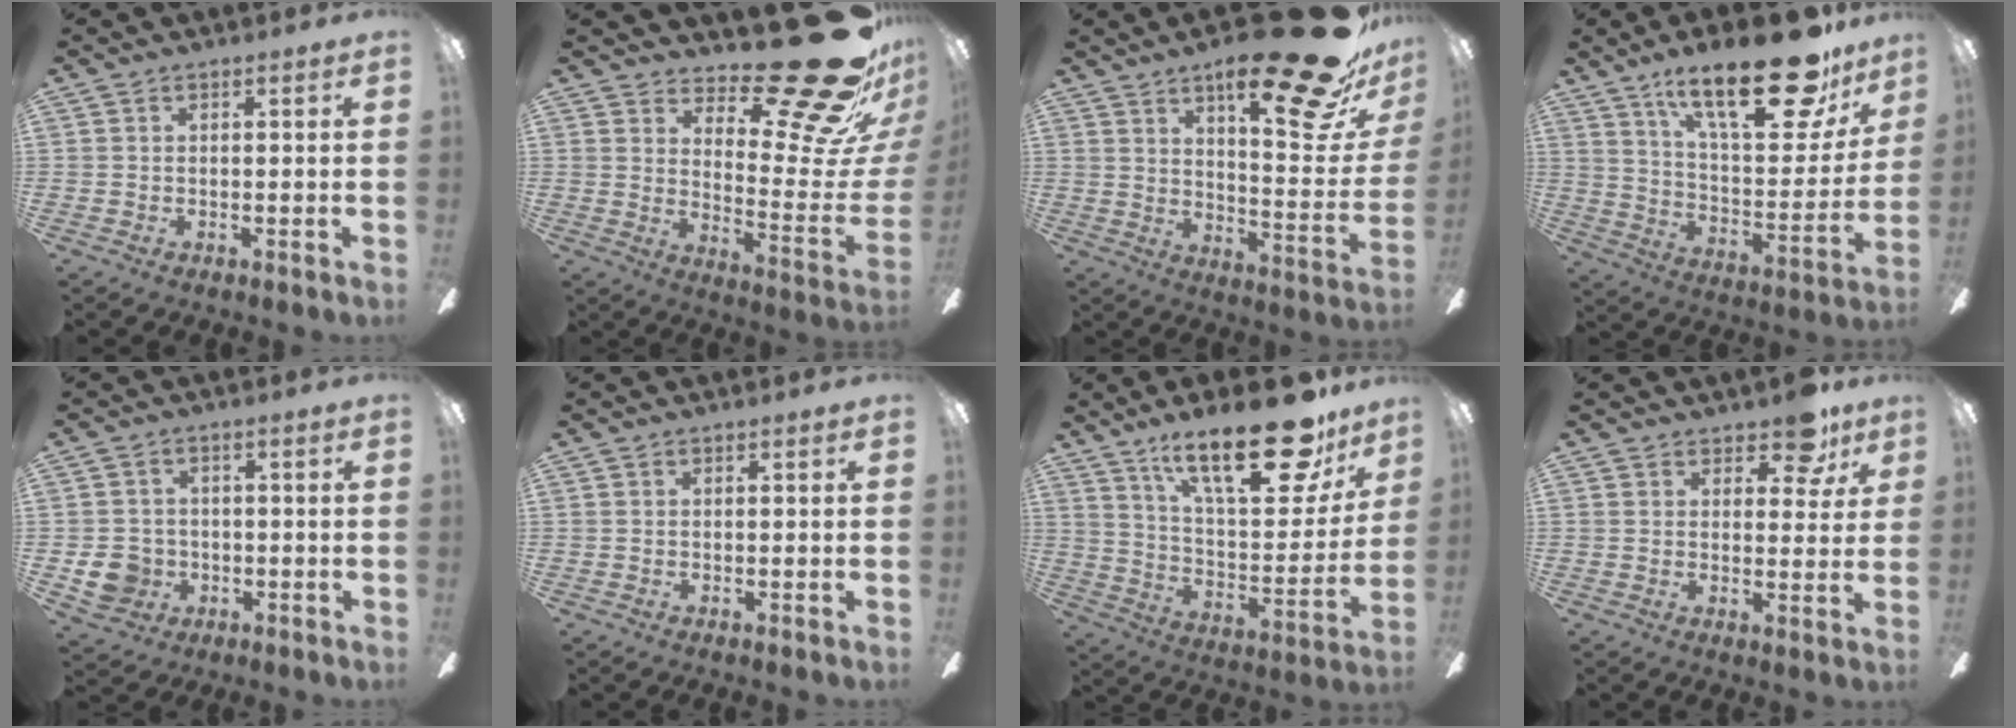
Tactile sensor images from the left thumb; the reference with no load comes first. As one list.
[{"total": 27.2, "force": [17.8, 9.1, 18.4], "torque": [-0.201, -0.136, 0.297]}, {"total": 26.4, "force": [17.2, 6.8, 18.8], "torque": [-0.262, -0.109, 0.271]}, {"total": 27.3, "force": [18.2, 9.1, 18.2], "torque": [-0.268, -0.109, 0.296]}, {"total": 7.0, "force": [-1.5, 6.5, 2.3], "torque": [-0.057, 0.011, -0.026]}, {"total": 0.0}, {"total": 26.8, "force": [17.8, 9.3, 17.7], "torque": [-0.258, -0.107, 0.292]}, {"total": 8.5, "force": [5.7, 4.2, 4.8], "torque": [-0.043, -0.026, 0.096]}]